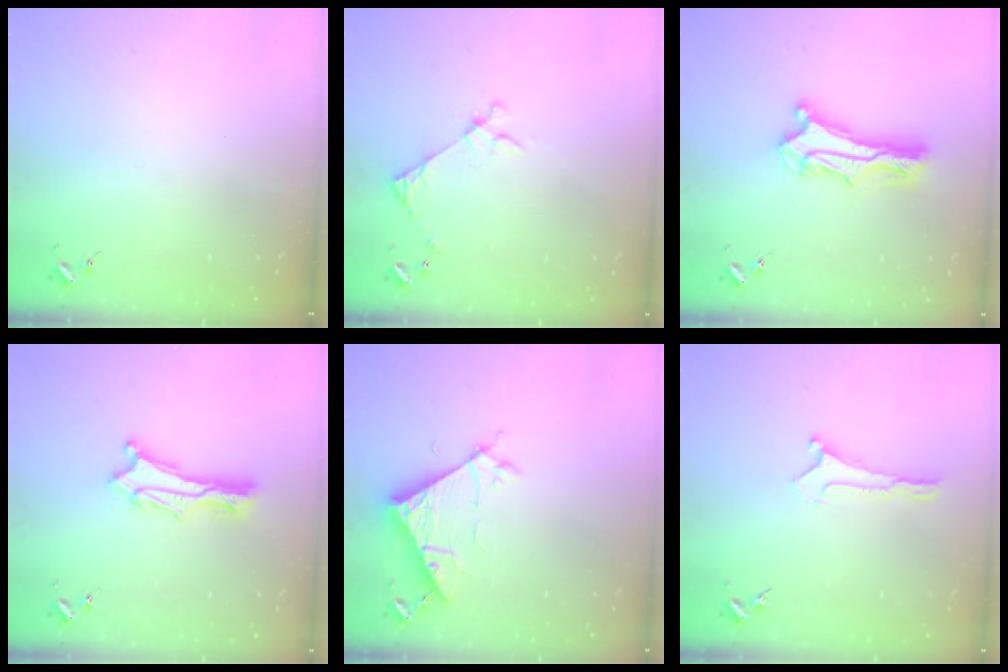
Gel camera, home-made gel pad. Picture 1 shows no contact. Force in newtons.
{"total": 5.0, "press": 5.0, "slide": 0.4}
{"total": 6.6, "press": 6.6, "slide": 0.5}
{"total": 2.4, "press": 2.4, "slide": 0.3}
{"total": 6.7, "press": 6.7, "slide": 0.3}
{"total": 0.0}